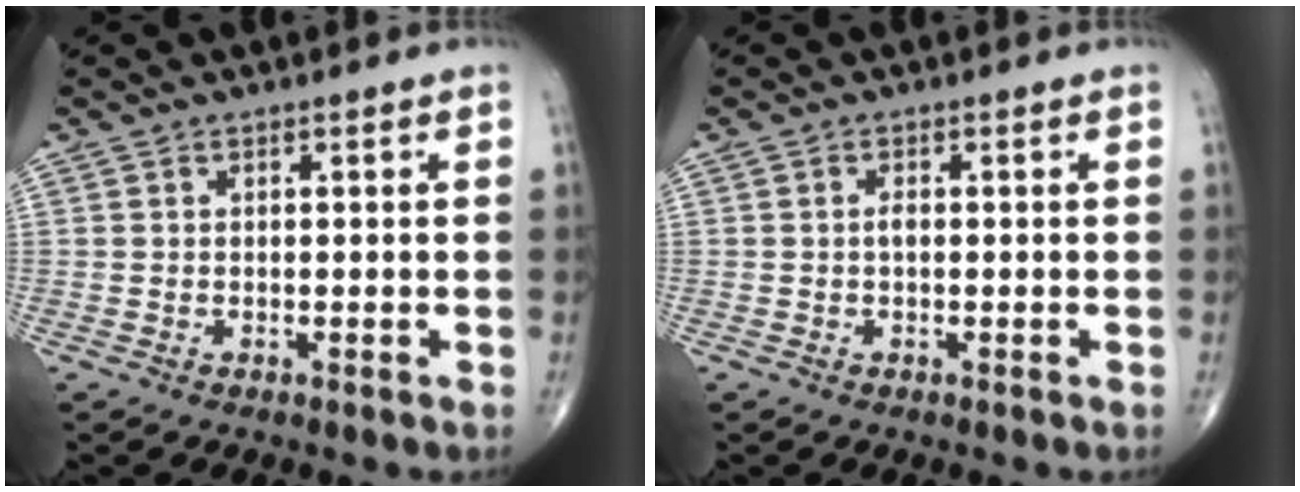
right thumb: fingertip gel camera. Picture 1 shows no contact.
{"total": 1.0, "force": [-0.1, 0.5, 0.9], "torque": [-0.017, 0.001, -0.004]}